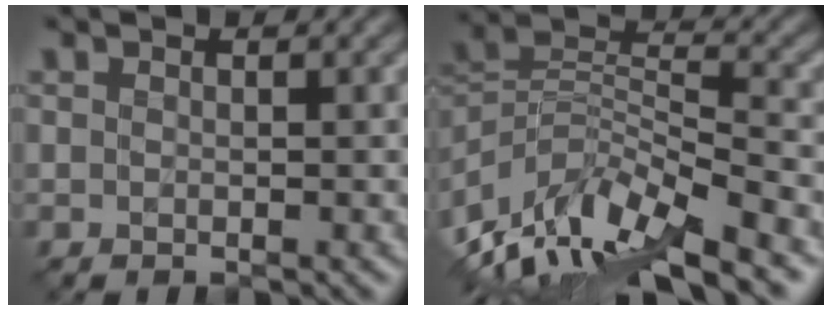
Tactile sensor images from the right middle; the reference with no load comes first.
{"total": 11.2, "force": [-7.8, 3.8, 7.0], "torque": [-0.139, 0.009, -0.147]}